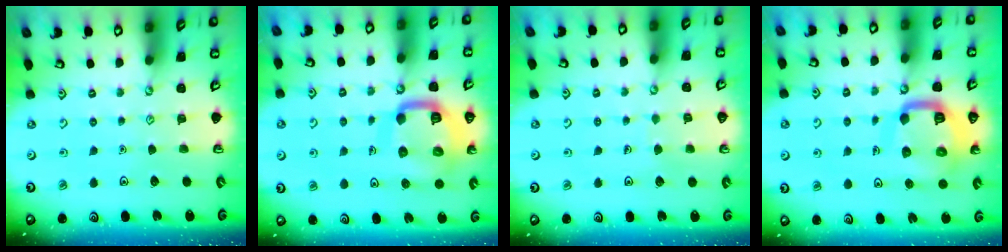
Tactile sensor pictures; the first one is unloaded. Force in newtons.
{"total": 16.6, "press": 16.5, "slide": 1.6}
{"total": 3.3, "press": 3.3, "slide": 0.2}
{"total": 14.0, "press": 13.9, "slide": 1.5}